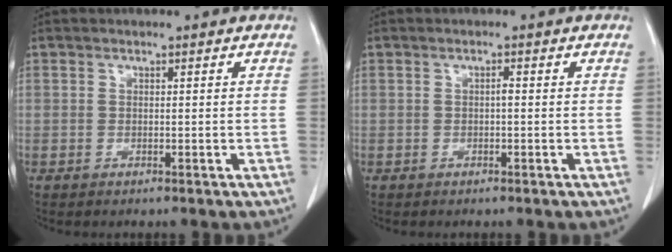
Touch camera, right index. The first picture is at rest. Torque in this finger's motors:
{"motor_torque": [0.19, -0.16, 0.05, 0.02]}